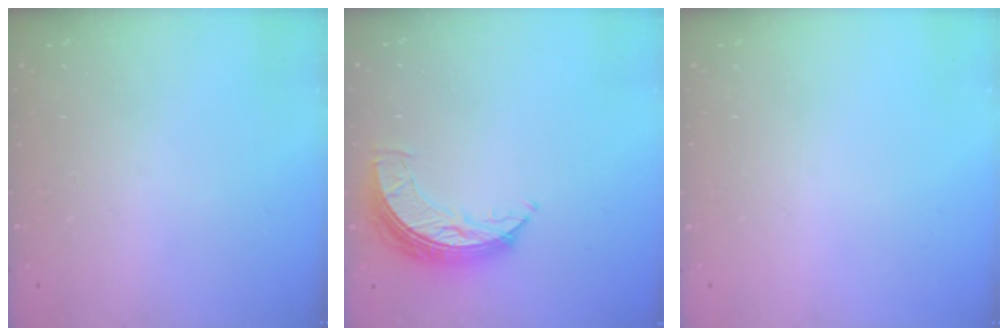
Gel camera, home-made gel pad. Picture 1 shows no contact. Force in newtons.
{"total": 7.8, "press": 7.8, "slide": 0.6}
{"total": 0.0}